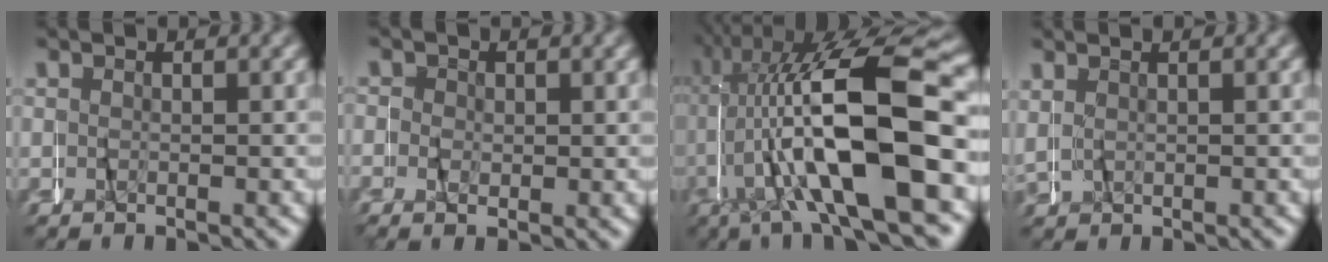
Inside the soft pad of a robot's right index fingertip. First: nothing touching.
{"total": 1.6, "force": [0.2, 1.2, 1.0], "torque": [-0.013, 0.001, 0.000]}
{"total": 16.1, "force": [0.8, 6.6, 14.6], "torque": [-0.257, 0.020, 0.018]}
{"total": 0.8, "force": [0.8, 0.1, 0.1], "torque": [-0.002, 0.009, 0.015]}